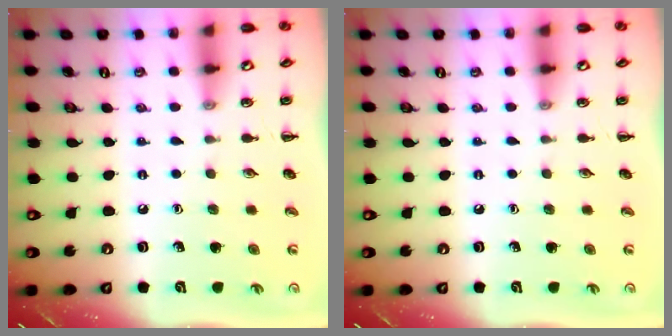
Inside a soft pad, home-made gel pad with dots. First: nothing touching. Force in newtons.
{"total": 0.0}